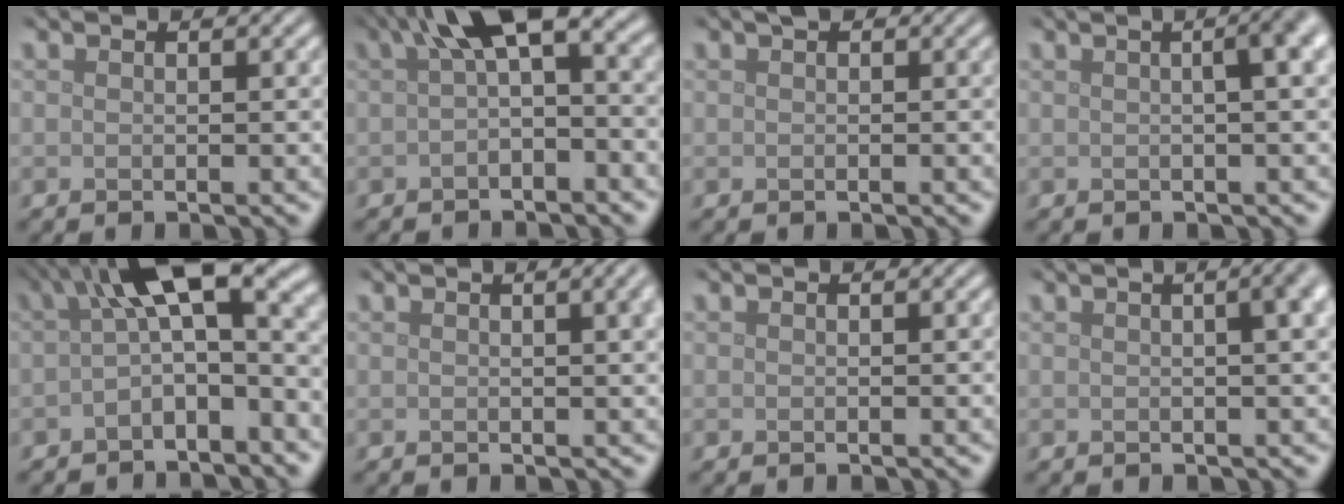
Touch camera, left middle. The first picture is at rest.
{"total": 6.8, "force": [1.3, 2.6, 6.2], "torque": [-0.086, 0.018, 0.008]}
{"total": 0.6, "force": [0.1, 0.4, 0.4], "torque": [-0.002, -0.003, 0.000]}
{"total": 6.9, "force": [1.7, 3.3, 5.8], "torque": [-0.018, 0.042, -0.012]}
{"total": 8.3, "force": [0.2, 3.2, 7.6], "torque": [-0.111, 0.019, -0.013]}
{"total": 4.1, "force": [1.2, 1.7, 3.5], "torque": [-0.024, 0.011, 0.009]}
{"total": 0.0}
{"total": 7.5, "force": [2.2, 3.9, 6.1], "torque": [-0.012, 0.045, -0.012]}